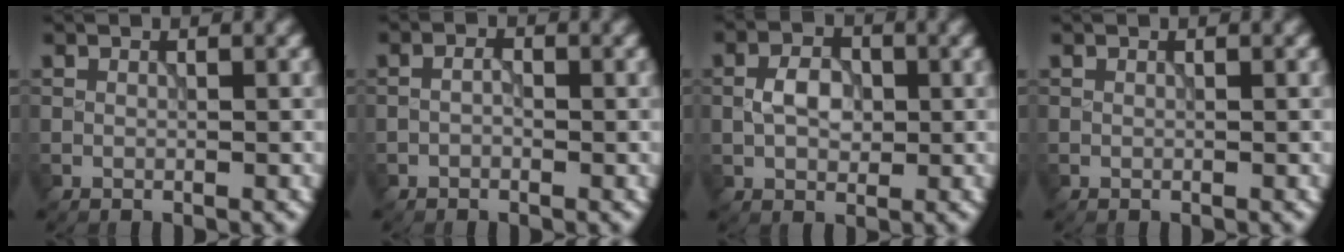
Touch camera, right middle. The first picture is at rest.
{"total": 0.8, "force": [-0.3, 0.5, 0.6], "torque": [-0.012, 0.002, -0.010]}
{"total": 3.1, "force": [0.1, 2.2, 2.2], "torque": [-0.044, 0.004, -0.002]}
{"total": 0.0}